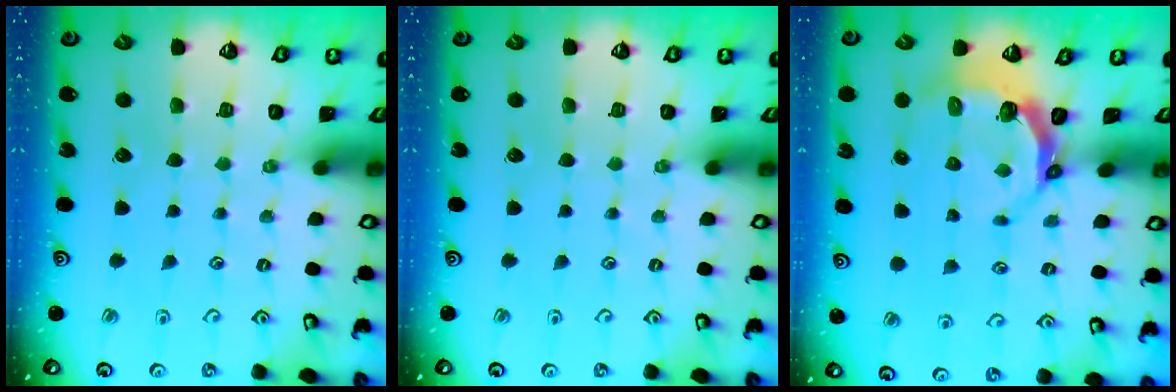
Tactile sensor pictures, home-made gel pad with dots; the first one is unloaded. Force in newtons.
{"total": 0.0}
{"total": 4.5, "press": 3.2, "slide": 3.2}